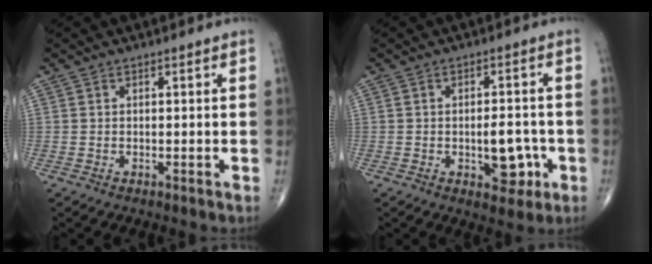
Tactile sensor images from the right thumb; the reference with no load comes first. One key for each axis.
{"total": 6.2, "fx": -1.5, "fy": 3.0, "fz": 5.3, "tx": -0.058, "ty": 0.004, "tz": -0.013}